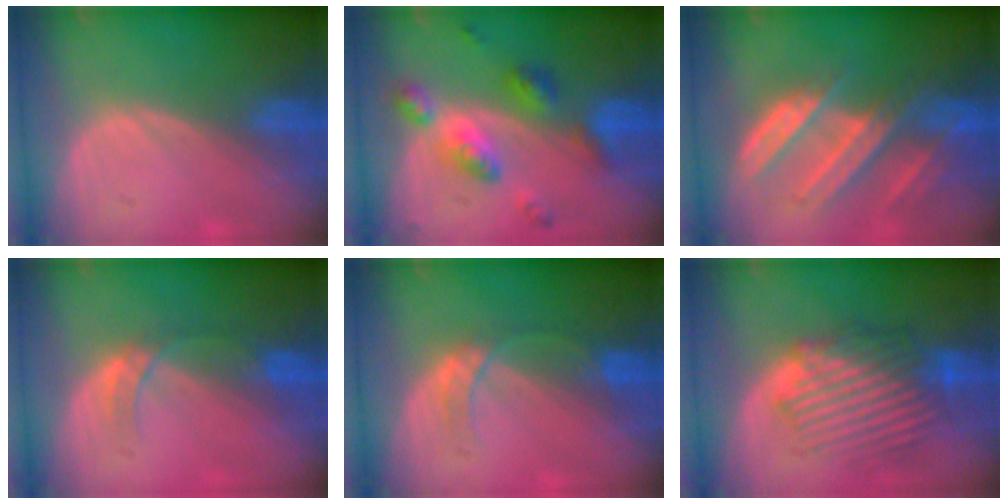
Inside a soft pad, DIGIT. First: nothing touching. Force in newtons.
{"total": 7.4, "press": 7.3, "slide": 0.5}
{"total": 9.2, "press": 8.1, "slide": 4.3}
{"total": 3.3, "press": 3.0, "slide": 1.2}
{"total": 3.0, "press": 3.0, "slide": 0.3}
{"total": 8.9, "press": 8.6, "slide": 2.3}